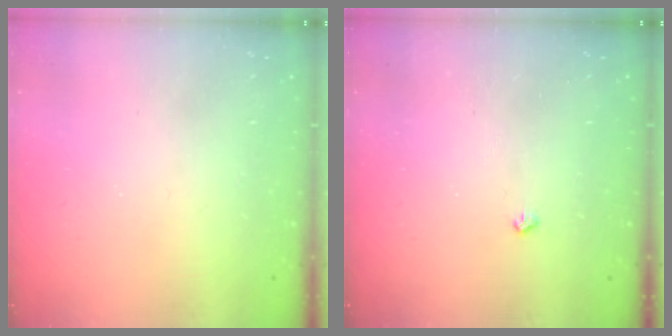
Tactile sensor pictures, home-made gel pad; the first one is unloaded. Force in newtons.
{"total": 2.6, "press": 2.5, "slide": 0.5}